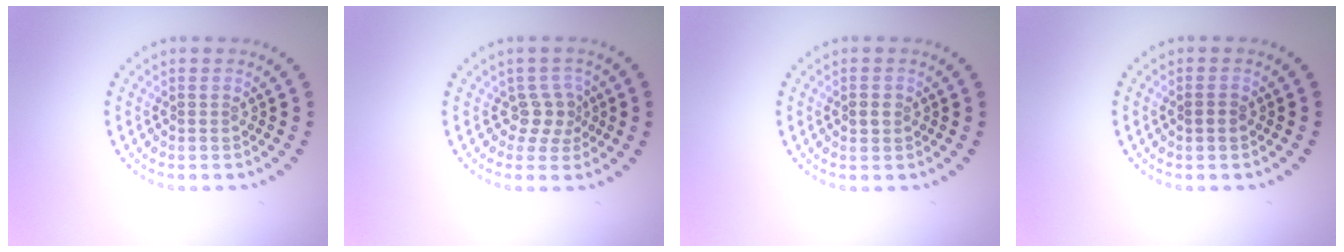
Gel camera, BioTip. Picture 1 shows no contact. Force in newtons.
{"total": 2.2, "press": 1.6, "slide": 1.5}
{"total": 1.1, "press": 1.0, "slide": 0.2}
{"total": 1.0, "press": 1.0, "slide": 0.1}